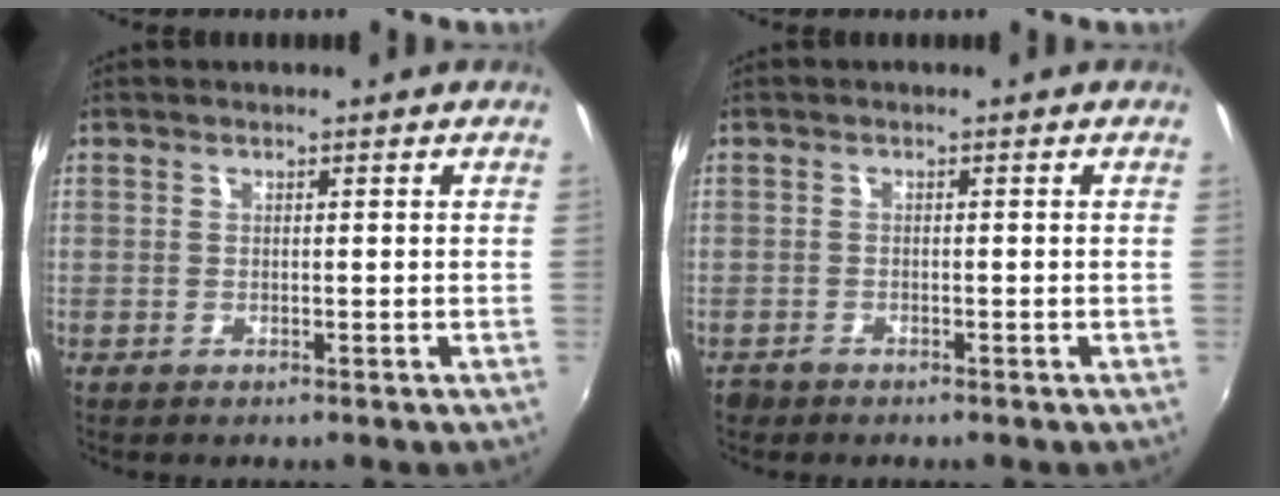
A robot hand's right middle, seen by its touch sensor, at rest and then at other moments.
{"total": 1.5, "force": [-1.2, 0.9, 0.2], "torque": [-0.009, -0.003, -0.022]}